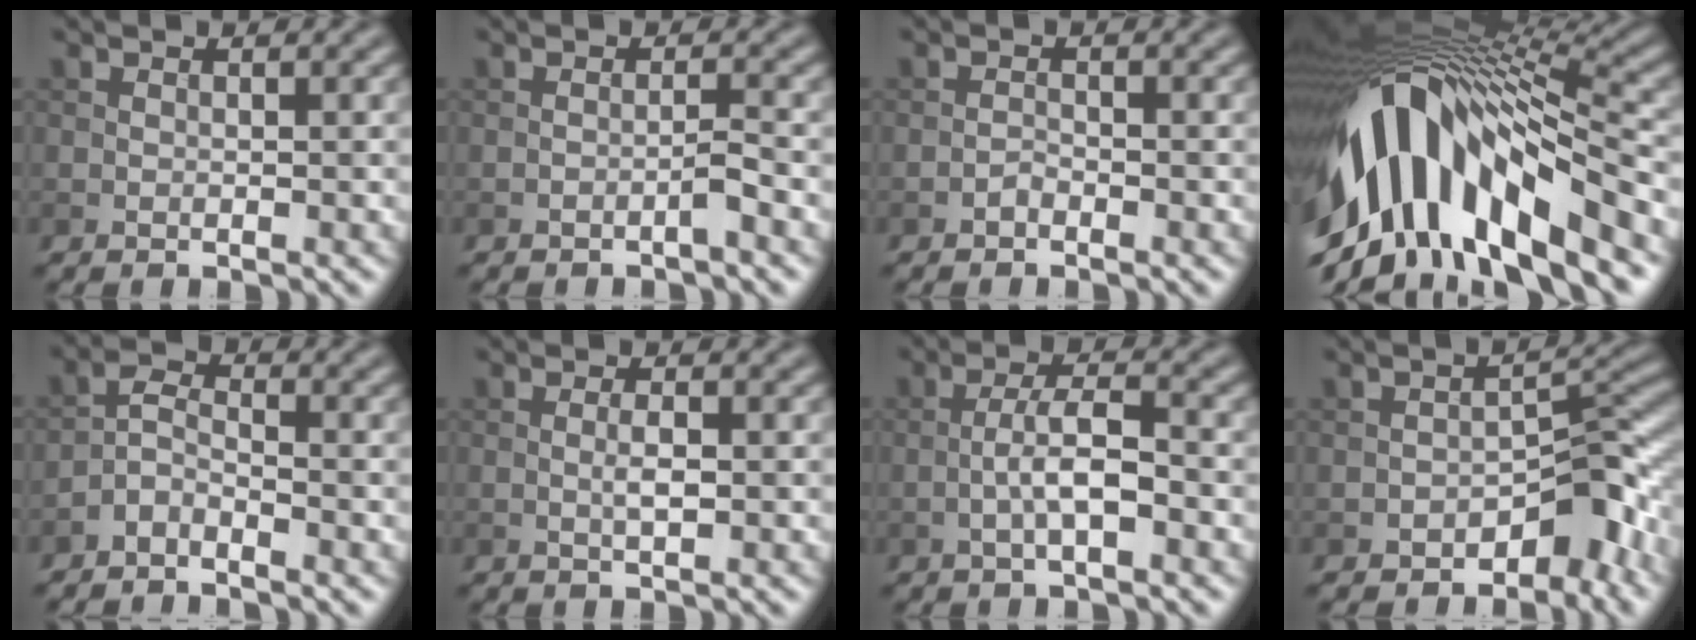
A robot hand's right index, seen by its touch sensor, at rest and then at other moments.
{"total": 1.1, "force": [-0.7, -0.1, 0.8], "torque": [-0.013, 0.007, -0.015]}
{"total": 0.7, "force": [-0.6, 0.3, 0.3], "torque": [-0.004, 0.002, -0.013]}
{"total": 14.6, "force": [-4.3, 7.0, 12.1], "torque": [-0.223, 0.012, -0.068]}
{"total": 2.2, "force": [-1.7, 0.7, 1.1], "torque": [-0.022, 0.008, -0.042]}
{"total": 1.5, "force": [0.0, 0.3, 1.4], "torque": [-0.030, 0.000, 0.000]}
{"total": 3.6, "force": [-1.0, 0.9, 3.3], "torque": [-0.063, 0.010, -0.023]}
{"total": 5.2, "force": [-3.1, 2.5, 3.3], "torque": [-0.026, 0.012, -0.052]}